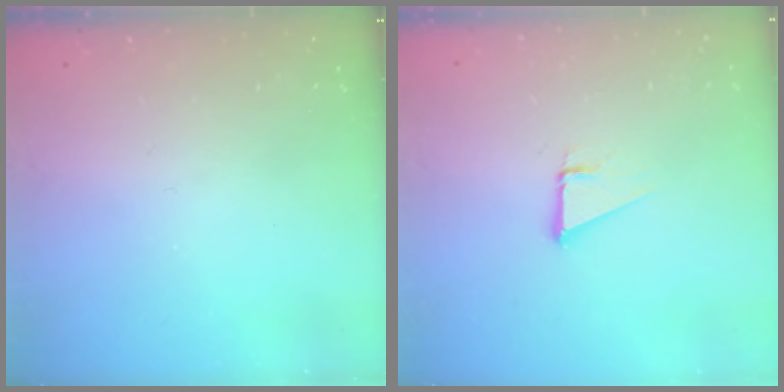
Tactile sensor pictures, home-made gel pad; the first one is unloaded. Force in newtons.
{"total": 2.3, "press": 2.3, "slide": 0.0}